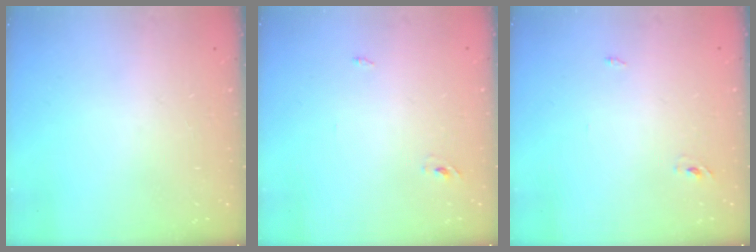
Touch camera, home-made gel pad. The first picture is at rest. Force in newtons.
{"total": 2.4, "press": 2.1, "slide": 1.0}
{"total": 2.4, "press": 2.1, "slide": 1.0}